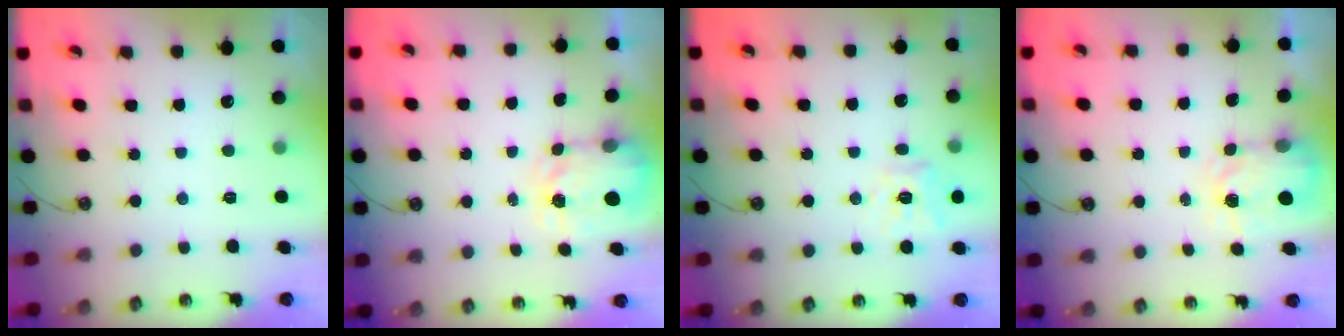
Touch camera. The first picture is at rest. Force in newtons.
{"total": 3.7, "press": 3.6, "slide": 0.5}
{"total": 11.5, "press": 11.4, "slide": 1.5}
{"total": 3.9, "press": 3.8, "slide": 0.6}